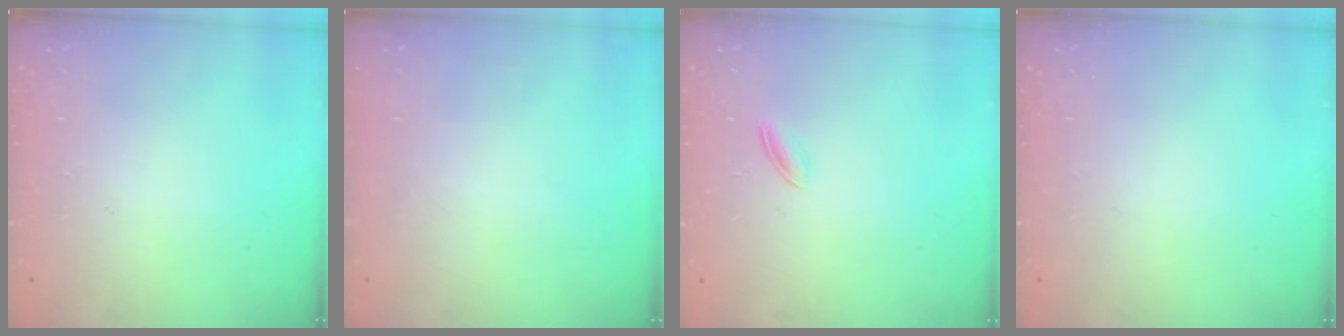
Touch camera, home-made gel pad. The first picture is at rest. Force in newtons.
{"total": 0.0}
{"total": 2.5, "press": 2.4, "slide": 0.8}
{"total": 0.0}